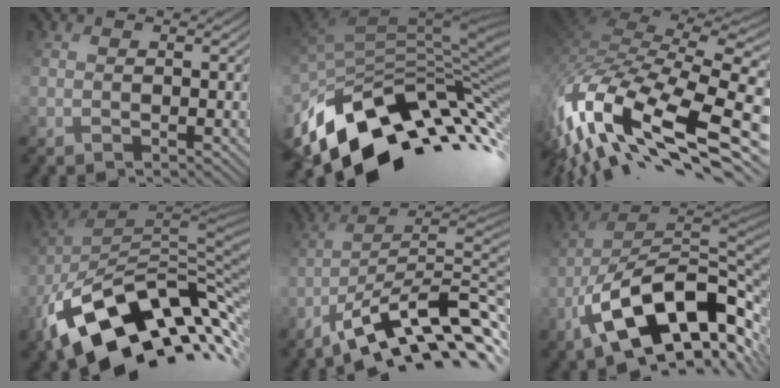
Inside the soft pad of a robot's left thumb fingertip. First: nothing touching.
{"total": 14.6, "force": [-6.8, 7.6, 10.4], "torque": [-0.220, -0.019, -0.112]}
{"total": 15.4, "force": [-6.0, 5.9, 12.9], "torque": [-0.310, 0.007, -0.107]}
{"total": 14.8, "force": [-7.6, 7.4, 10.3], "torque": [-0.203, -0.010, -0.126]}
{"total": 12.8, "force": [-8.1, 3.4, 9.4], "torque": [-0.164, -0.003, -0.134]}
{"total": 15.0, "force": [-6.4, 7.2, 11.5], "torque": [-0.193, -0.005, -0.110]}